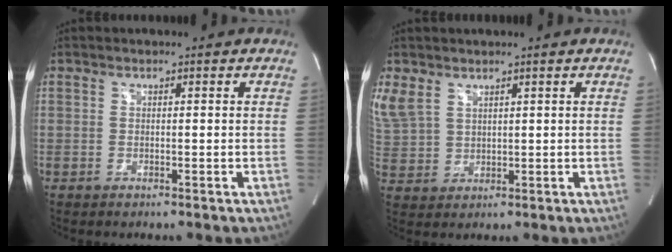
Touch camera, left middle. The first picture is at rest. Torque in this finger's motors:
{"motor_torque": [0.77, -0.63, 0.10, 0.05]}